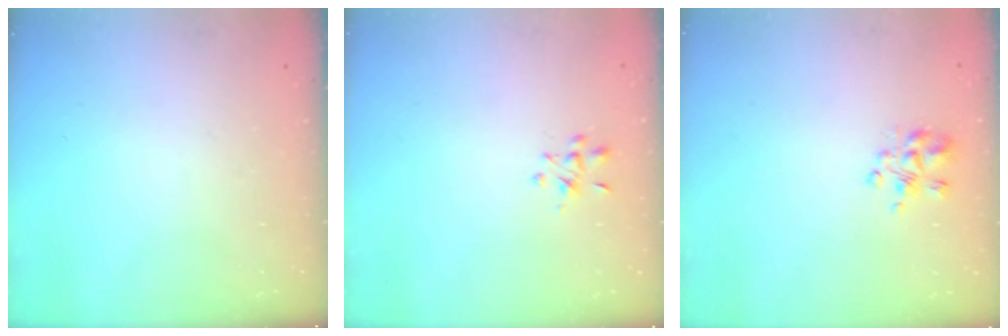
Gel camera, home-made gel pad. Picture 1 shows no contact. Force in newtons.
{"total": 2.7, "press": 2.5, "slide": 1.0}
{"total": 3.9, "press": 3.9, "slide": 0.7}